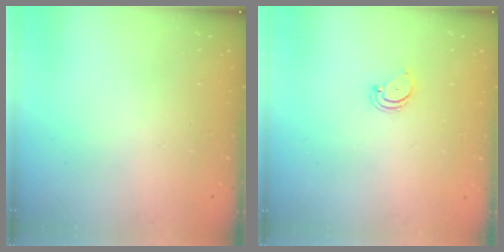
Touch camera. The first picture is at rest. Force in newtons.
{"total": 1.9, "press": 1.9, "slide": 0.2}